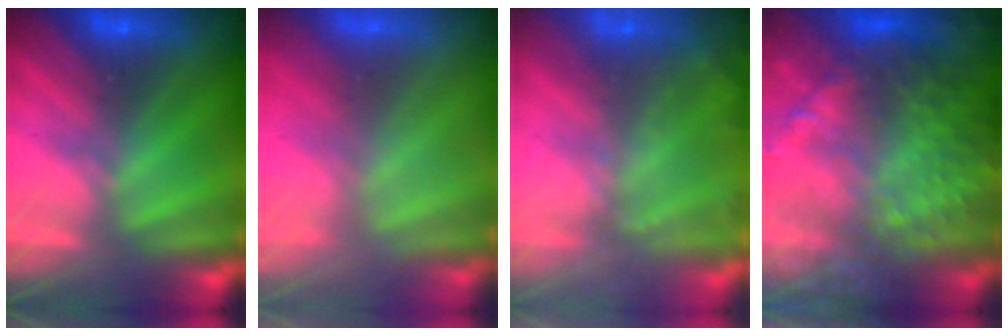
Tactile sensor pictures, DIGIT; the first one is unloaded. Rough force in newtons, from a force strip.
{"total": 8.8}
{"total": 6.2}
{"total": 8.7}